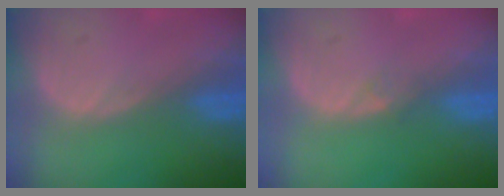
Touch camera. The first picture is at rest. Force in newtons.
{"total": 0.8, "press": 0.8, "slide": 0.0}